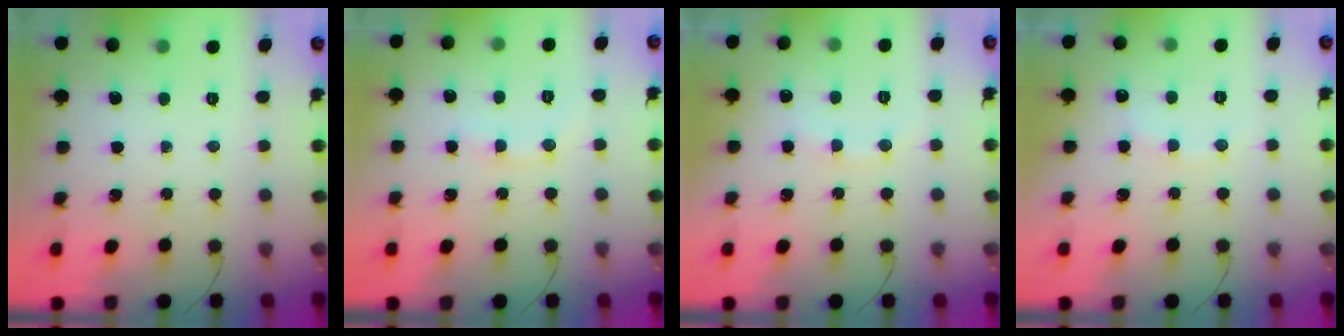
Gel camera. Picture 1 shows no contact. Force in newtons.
{"total": 7.3, "press": 7.2, "slide": 1.1}
{"total": 7.2, "press": 7.1, "slide": 1.3}
{"total": 7.1, "press": 7.0, "slide": 1.5}